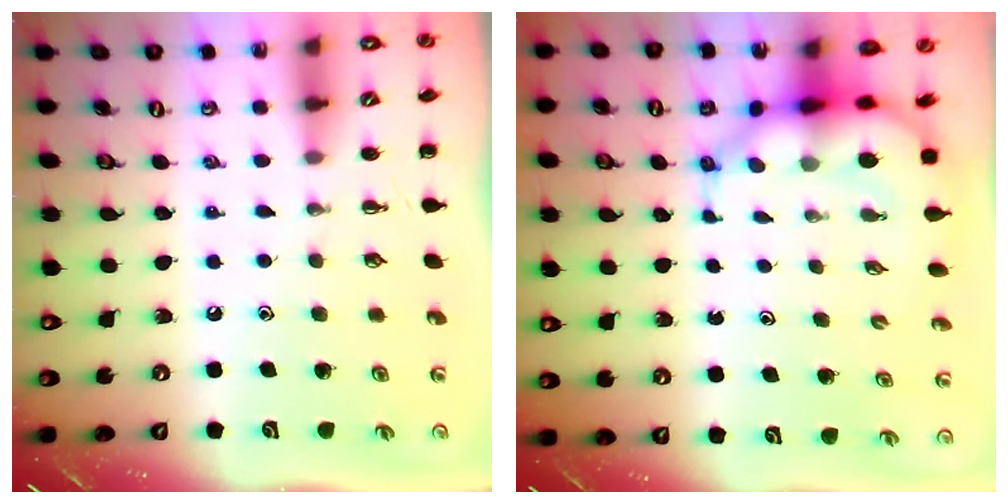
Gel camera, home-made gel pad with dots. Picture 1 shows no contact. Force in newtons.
{"total": 7.1, "press": 6.7, "slide": 2.3}